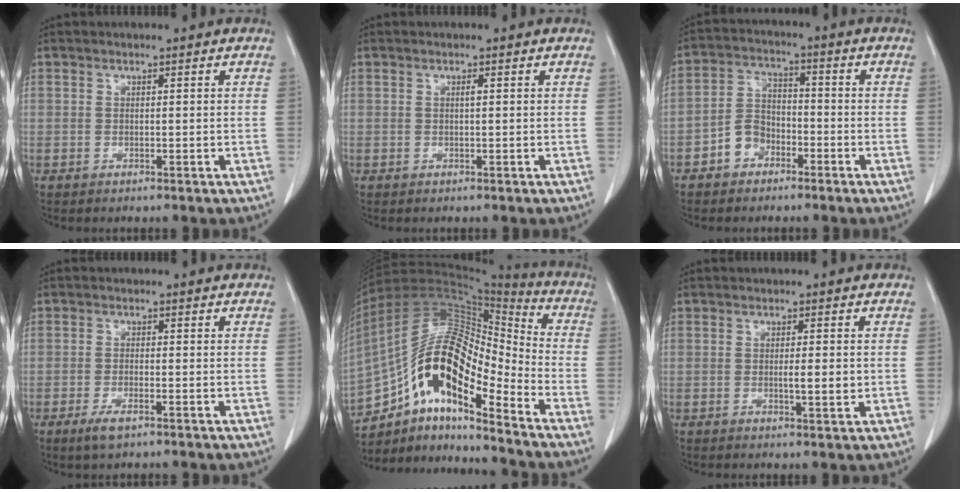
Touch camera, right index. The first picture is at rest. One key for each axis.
{"total": 0.5, "fx": 0.2, "fy": 0.1, "fz": 0.5, "tx": -0.011, "ty": 0.000, "tz": 0.006}
{"total": 5.5, "fx": -2.9, "fy": 4.0, "fz": 2.4, "tx": -0.046, "ty": 0.019, "tz": -0.054}
{"total": 3.0, "fx": -1.7, "fy": 0.8, "fz": 2.3, "tx": -0.048, "ty": -0.003, "tz": -0.030}
{"total": 17.1, "fx": -10.1, "fy": 5.1, "fz": 12.9, "tx": -0.237, "ty": 0.047, "tz": -0.172}
{"total": 2.7, "fx": -0.2, "fy": 0.4, "fz": 2.6, "tx": -0.043, "ty": -0.003, "tz": -0.001}